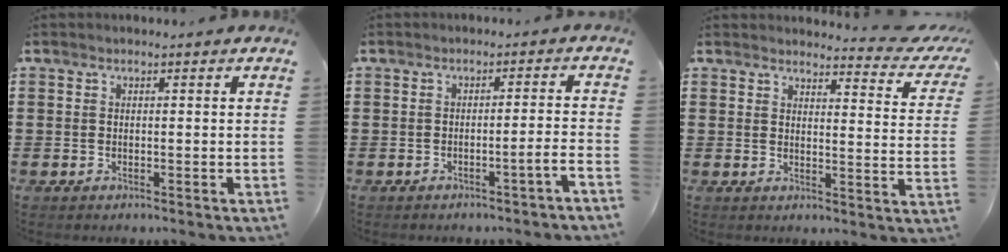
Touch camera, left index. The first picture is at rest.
{"total": 2.7, "force": [-2.0, -0.8, 1.7], "torque": [-0.028, -0.004, -0.040]}
{"total": 3.3, "force": [3.1, 0.1, 1.1], "torque": [-0.021, -0.023, 0.050]}